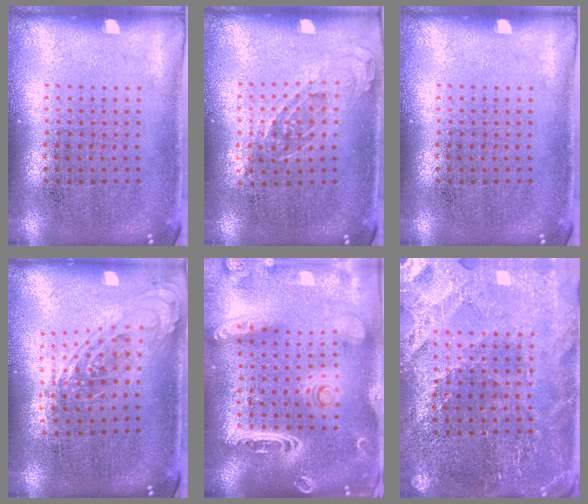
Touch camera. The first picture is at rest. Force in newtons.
{"total": 0.7, "press": 0.7, "slide": 0.3}
{"total": 0.0}
{"total": 0.9, "press": 0.9, "slide": 0.3}
{"total": 3.2, "press": 2.7, "slide": 1.8}
{"total": 2.6, "press": 2.6, "slide": 0.4}